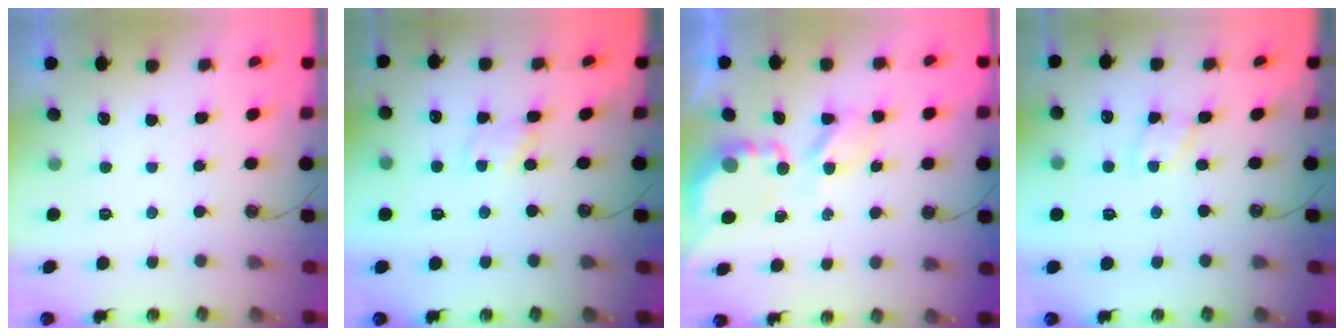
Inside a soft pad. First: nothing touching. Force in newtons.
{"total": 1.6, "press": 1.6, "slide": 0.2}
{"total": 5.0, "press": 5.0, "slide": 0.3}
{"total": 1.9, "press": 1.8, "slide": 0.3}